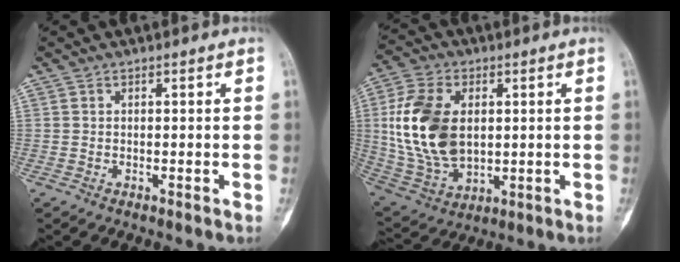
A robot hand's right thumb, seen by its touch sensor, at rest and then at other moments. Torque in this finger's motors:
{"motor_torque": [-0.65, 1.44, 0.85, 0.72, 0.20]}